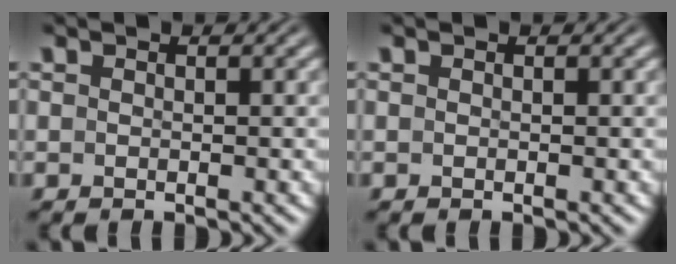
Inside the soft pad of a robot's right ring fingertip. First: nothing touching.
{"total": 0.0}